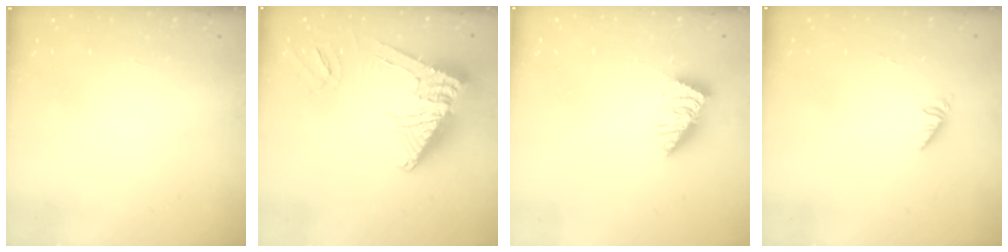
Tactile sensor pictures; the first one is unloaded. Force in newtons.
{"total": 14.2, "press": 14.1, "slide": 1.7}
{"total": 2.1, "press": 2.1, "slide": 0.3}
{"total": 1.1, "press": 1.0, "slide": 0.3}